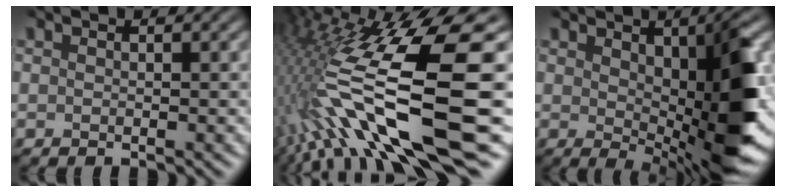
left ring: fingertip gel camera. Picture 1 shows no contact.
{"total": 14.7, "force": [-2.9, 3.8, 13.9], "torque": [-0.282, 0.002, -0.040]}
{"total": 9.1, "force": [0.0, 3.4, 8.5], "torque": [-0.126, -0.015, 0.012]}